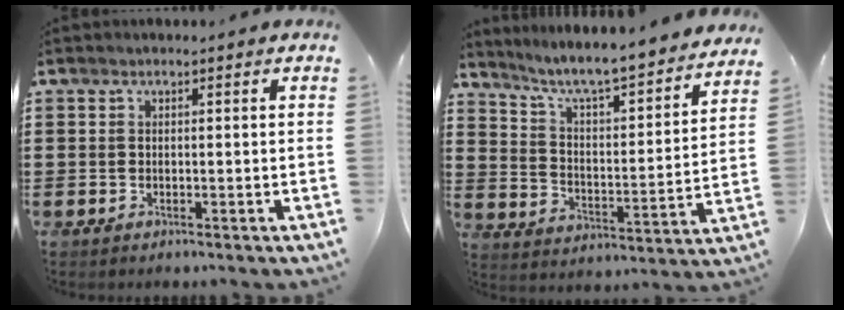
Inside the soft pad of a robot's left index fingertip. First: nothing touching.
{"total": 5.9, "force": [5.2, -0.2, 2.7], "torque": [-0.077, -0.048, 0.078]}